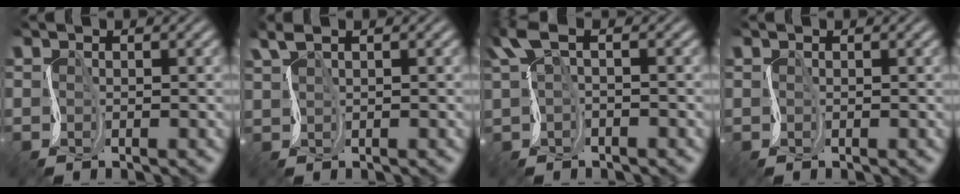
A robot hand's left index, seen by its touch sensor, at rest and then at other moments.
{"total": 2.3, "force": [1.6, 0.7, 1.5], "torque": [-0.041, 0.009, 0.034]}
{"total": 3.4, "force": [1.3, 1.4, 2.8], "torque": [-0.070, 0.006, 0.021]}
{"total": 0.0}